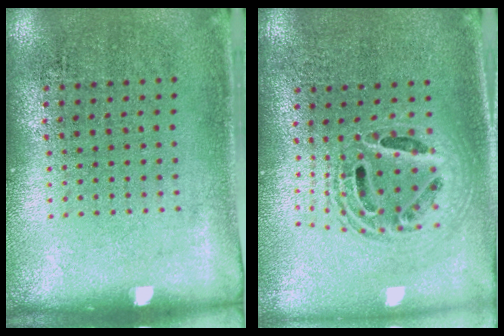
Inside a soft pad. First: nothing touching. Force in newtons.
{"total": 1.9, "press": 1.5, "slide": 1.2}